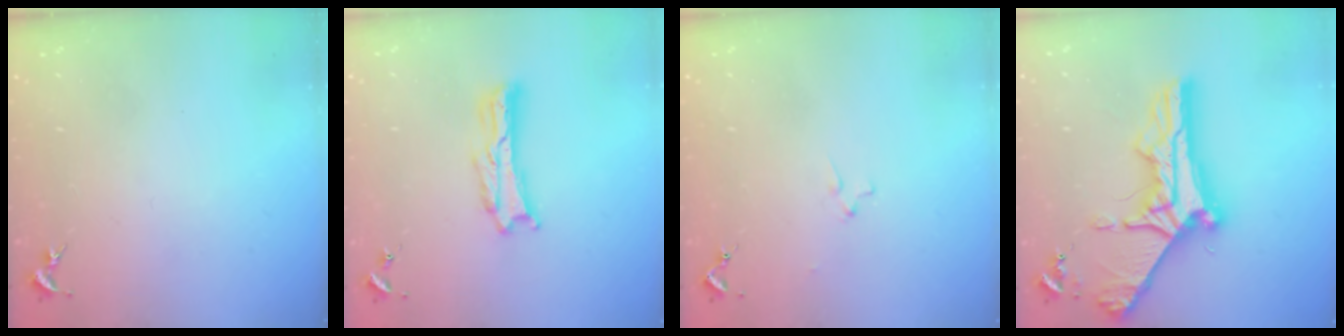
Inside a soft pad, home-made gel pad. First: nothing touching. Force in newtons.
{"total": 1.6, "press": 1.6, "slide": 0.3}
{"total": 1.1, "press": 1.1, "slide": 0.1}
{"total": 11.1, "press": 11.1, "slide": 1.3}